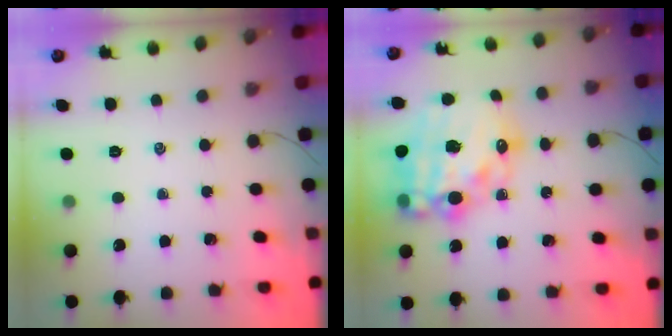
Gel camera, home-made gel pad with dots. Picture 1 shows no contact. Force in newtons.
{"total": 22.1, "press": 21.6, "slide": 4.4}